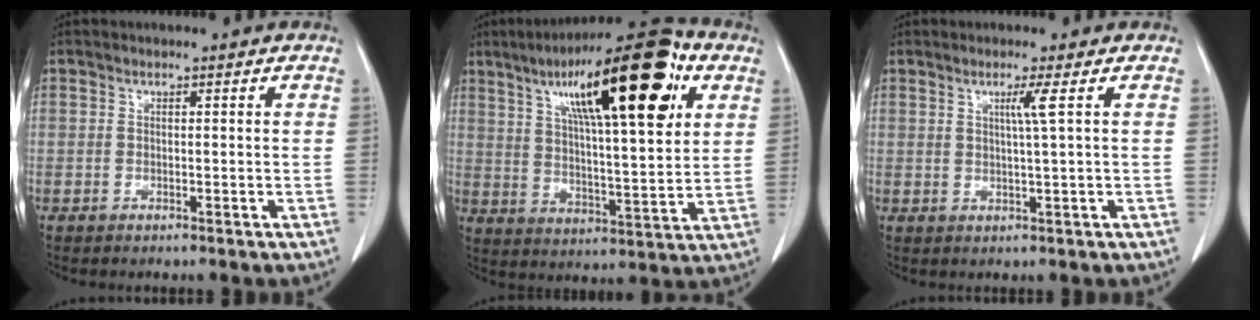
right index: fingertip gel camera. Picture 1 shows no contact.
{"total": 23.4, "force": [10.8, 4.5, 20.3], "torque": [-0.323, 0.033, 0.168]}
{"total": 2.3, "force": [0.7, -0.9, 2.0], "torque": [-0.039, -0.006, 0.016]}